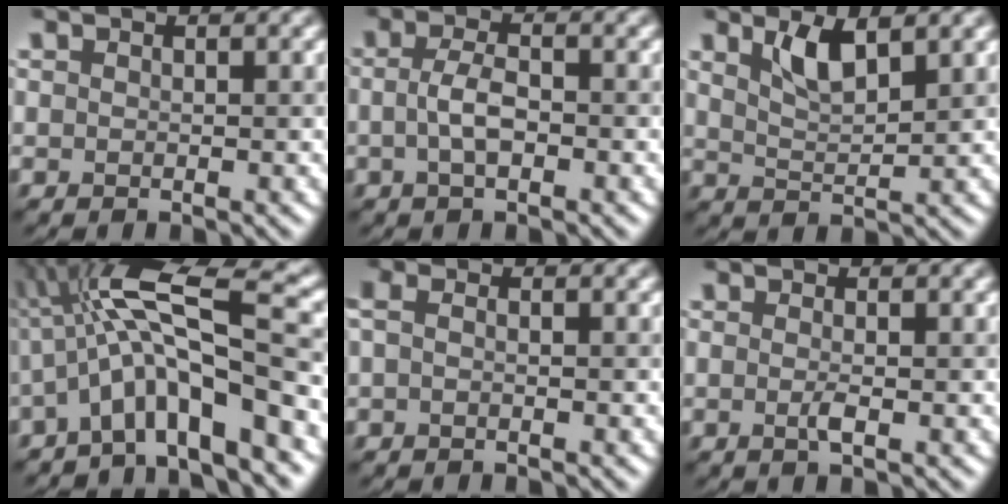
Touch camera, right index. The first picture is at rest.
{"total": 2.5, "force": [-0.6, 0.9, 2.3], "torque": [-0.048, 0.003, -0.014]}
{"total": 2.9, "force": [1.9, 0.7, 2.1], "torque": [-0.041, -0.003, 0.039]}
{"total": 10.4, "force": [-1.6, 2.4, 10.0], "torque": [-0.160, 0.026, -0.034]}
{"total": 1.2, "force": [-0.1, 0.5, 1.0], "torque": [-0.023, 0.001, -0.013]}
{"total": 1.0, "force": [-0.3, 0.1, 0.9], "torque": [-0.020, -0.003, -0.008]}